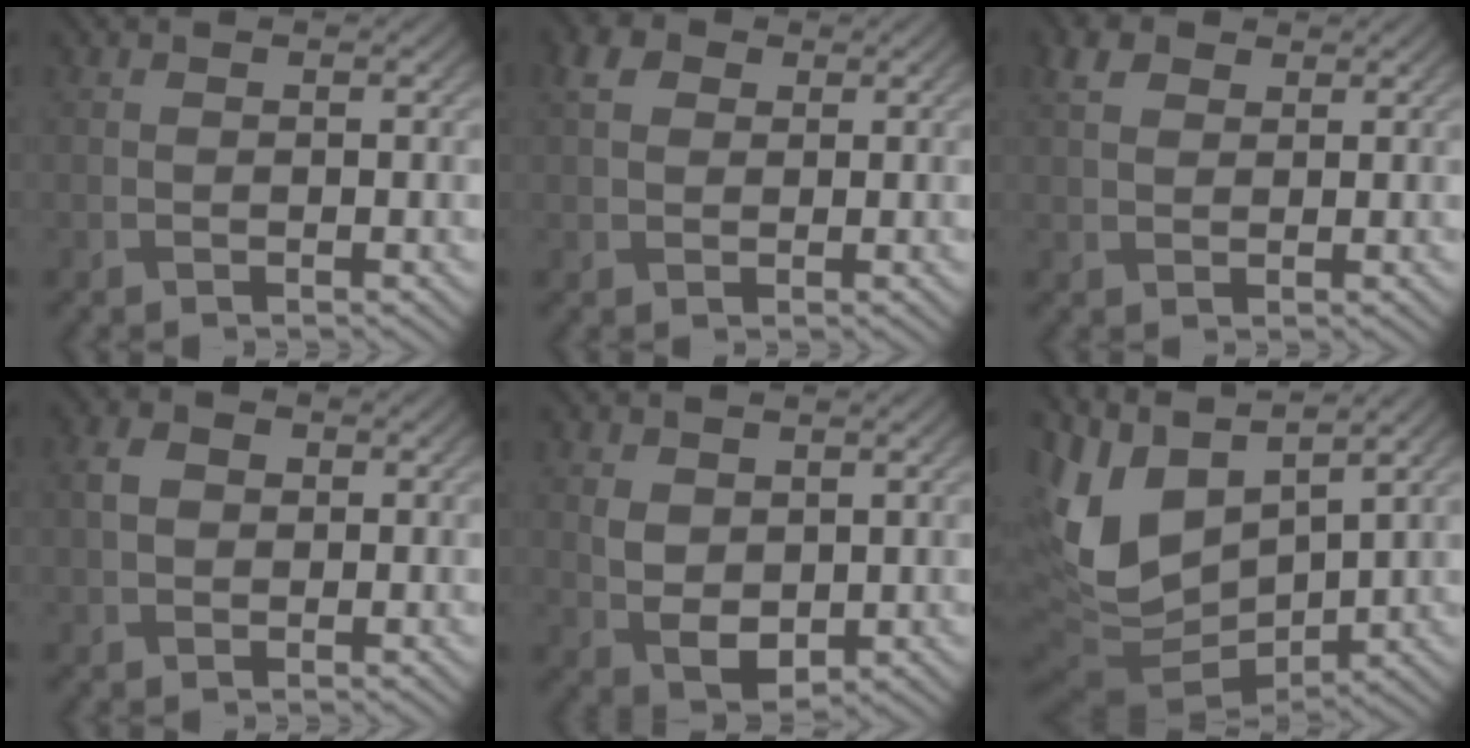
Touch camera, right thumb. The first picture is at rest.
{"total": 2.9, "force": [1.0, 2.3, 1.5], "torque": [-0.038, 0.006, 0.012]}
{"total": 2.8, "force": [1.5, 1.8, 1.5], "torque": [-0.035, 0.007, 0.025]}
{"total": 2.6, "force": [0.1, 2.2, 1.5], "torque": [-0.036, 0.003, -0.006]}
{"total": 4.2, "force": [0.9, 3.1, 2.8], "torque": [-0.067, -0.008, 0.025]}
{"total": 11.4, "force": [3.4, 6.8, 8.5], "torque": [-0.213, -0.001, 0.068]}